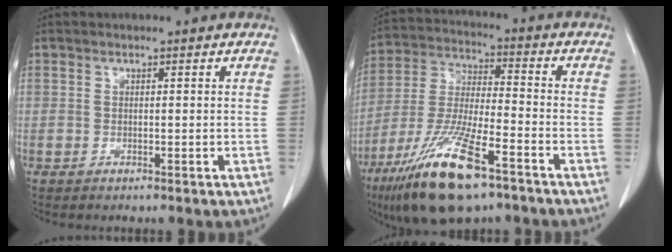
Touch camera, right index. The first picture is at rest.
{"total": 17.1, "force": [-10.4, 3.6, 13.2], "torque": [-0.281, -0.035, -0.190]}